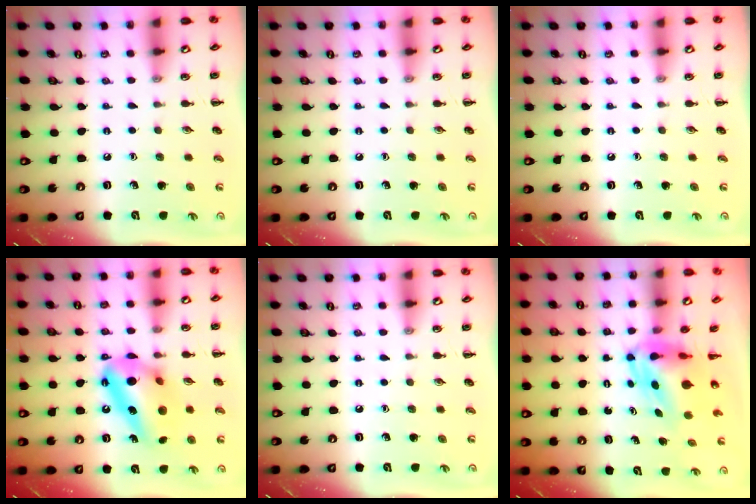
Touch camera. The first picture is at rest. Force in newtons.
{"total": 0.0}
{"total": 0.0}
{"total": 16.2, "press": 16.2, "slide": 0.3}
{"total": 0.0}
{"total": 5.4, "press": 5.1, "slide": 1.6}